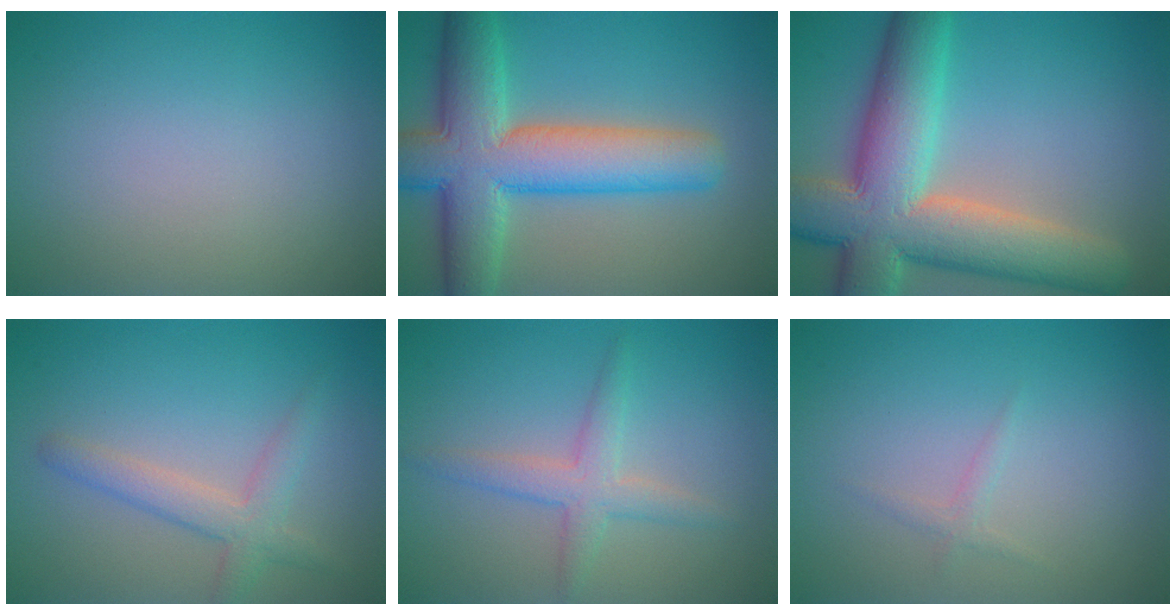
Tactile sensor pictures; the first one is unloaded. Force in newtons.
{"total": 10.5, "press": 10.5, "slide": 0.6}
{"total": 12.5, "press": 12.5, "slide": 1.1}
{"total": 3.0, "press": 3.0, "slide": 0.1}
{"total": 2.7, "press": 2.7, "slide": 0.1}
{"total": 0.8, "press": 0.8, "slide": 0.1}